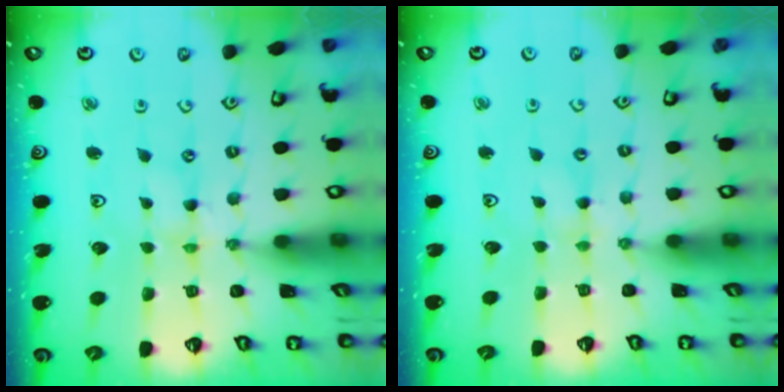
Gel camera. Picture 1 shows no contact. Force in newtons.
{"total": 2.2, "press": 2.2, "slide": 0.3}